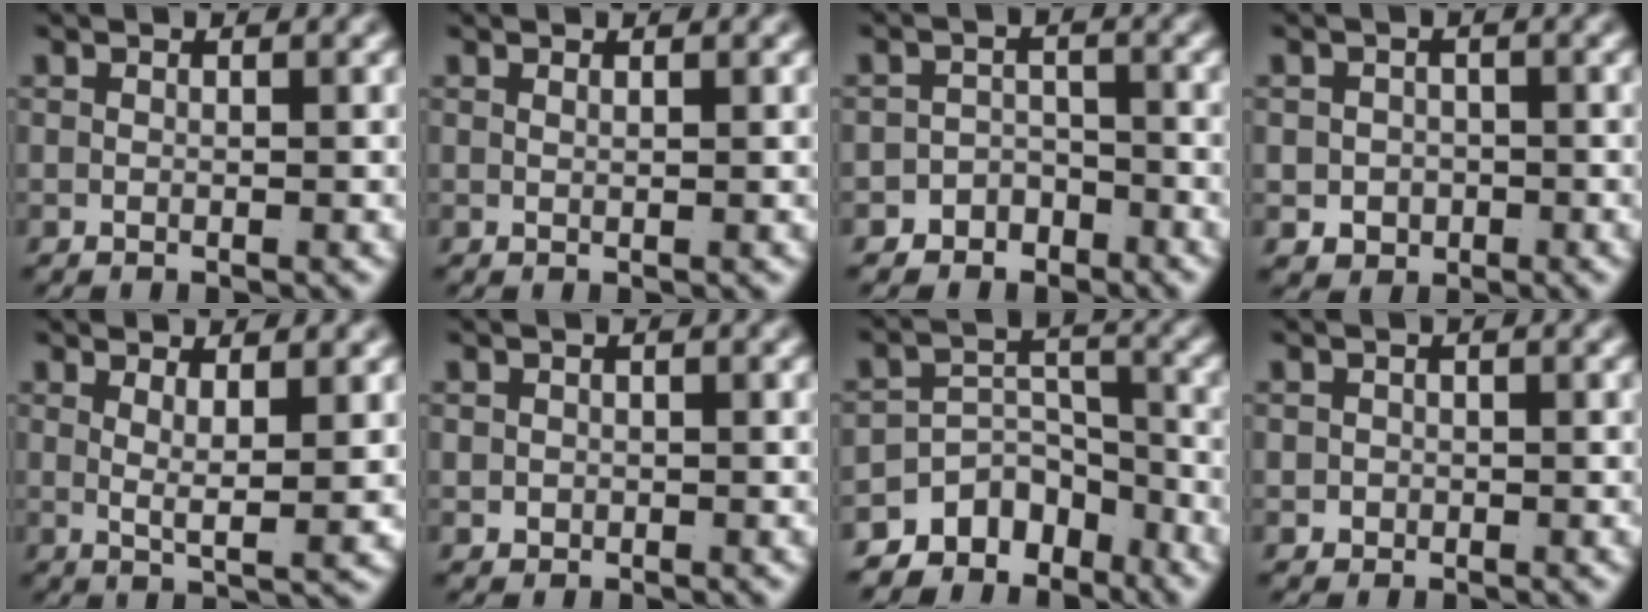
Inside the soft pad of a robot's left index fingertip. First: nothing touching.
{"total": 0.8, "force": [0.4, -0.7, 0.1], "torque": [-0.001, -0.005, 0.013]}
{"total": 4.6, "force": [-3.6, 2.9, 0.1], "torque": [0.005, -0.012, -0.066]}
{"total": 3.5, "force": [-1.2, 3.1, 1.1], "torque": [-0.016, -0.017, -0.014]}
{"total": 2.9, "force": [1.0, -0.1, 2.7], "torque": [-0.049, -0.017, 0.025]}
{"total": 1.2, "force": [-0.1, 1.1, 0.4], "torque": [-0.019, -0.012, 0.007]}
{"total": 10.4, "force": [-6.5, 7.1, 3.8], "torque": [-0.054, -0.026, -0.109]}
{"total": 1.4, "force": [-0.4, 1.3, 0.3], "torque": [-0.016, -0.014, 0.000]}